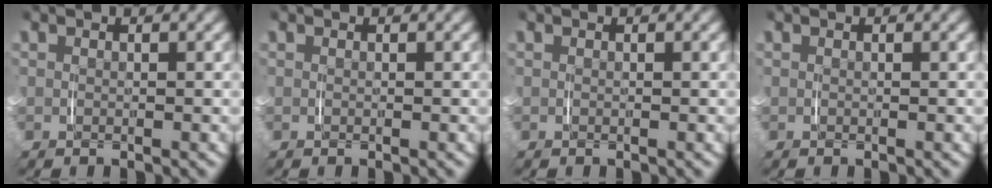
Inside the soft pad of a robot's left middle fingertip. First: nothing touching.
{"total": 0.0}
{"total": 0.0}
{"total": 0.0}